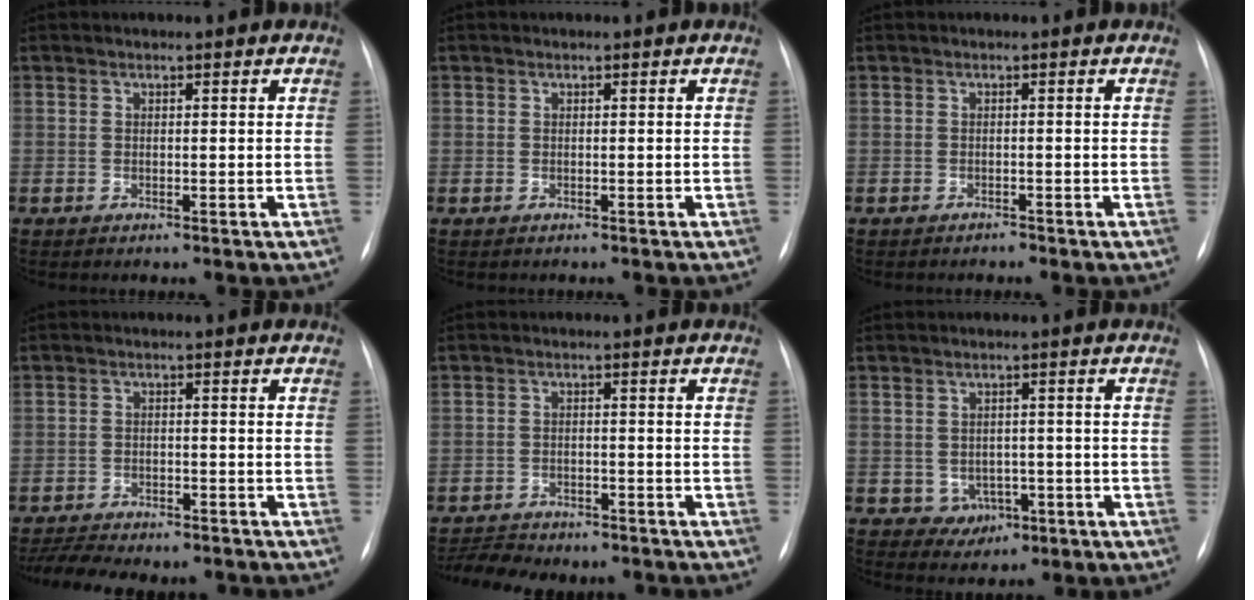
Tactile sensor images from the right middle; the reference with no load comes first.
{"total": 0.6, "force": [-0.2, 0.6, -0.1], "torque": [0.007, 0.007, -0.006]}
{"total": 0.6, "force": [-0.6, 0.2, 0.0], "torque": [-0.003, -0.002, -0.012]}
{"total": 9.4, "force": [-8.5, 2.4, 3.3], "torque": [-0.053, 0.002, -0.119]}
{"total": 7.2, "force": [-6.6, 2.3, 1.6], "torque": [-0.027, -0.002, -0.094]}
{"total": 4.2, "force": [-1.3, 3.6, 1.6], "torque": [-0.015, 0.010, -0.003]}